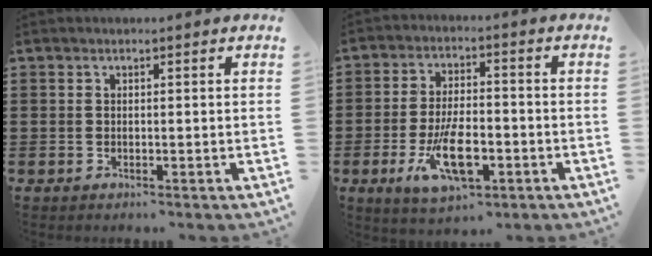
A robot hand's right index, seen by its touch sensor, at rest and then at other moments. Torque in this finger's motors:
{"motor_torque": [1.93, 0.20, 0.44, 0.14]}